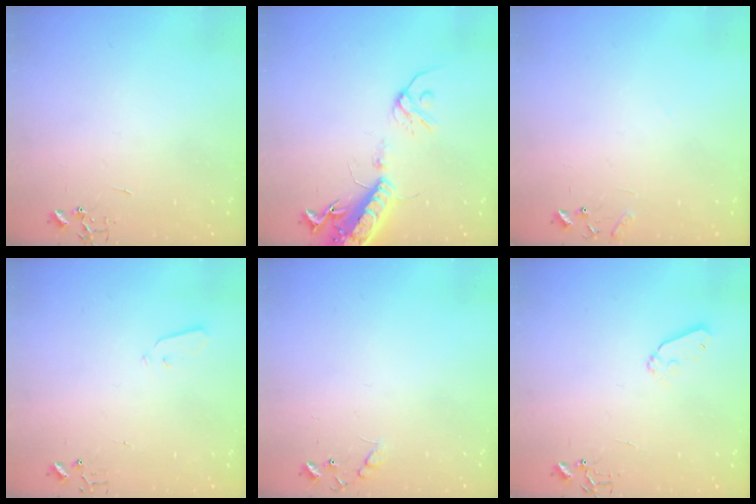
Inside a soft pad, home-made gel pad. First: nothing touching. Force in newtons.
{"total": 16.6, "press": 16.1, "slide": 4.0}
{"total": 8.3, "press": 8.3, "slide": 0.6}
{"total": 3.2, "press": 3.2, "slide": 0.1}
{"total": 8.9, "press": 8.9, "slide": 0.5}
{"total": 6.5, "press": 6.5, "slide": 0.6}